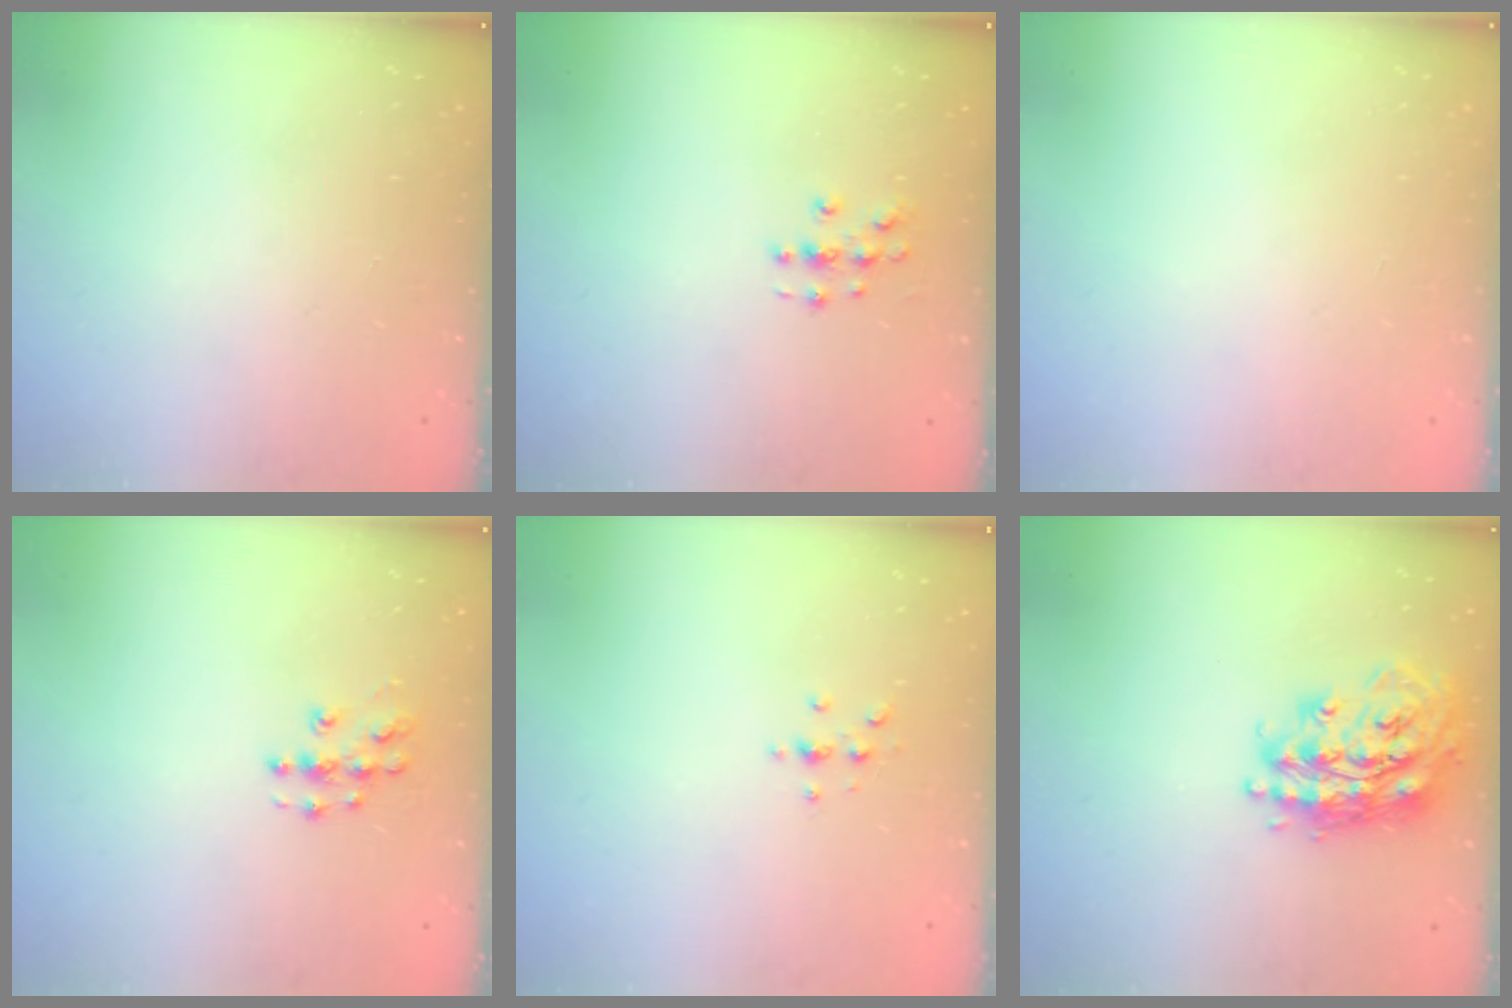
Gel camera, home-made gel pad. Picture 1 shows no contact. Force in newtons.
{"total": 3.1, "press": 3.0, "slide": 0.3}
{"total": 0.0}
{"total": 6.6, "press": 6.6, "slide": 0.3}
{"total": 2.3, "press": 2.3, "slide": 0.2}
{"total": 19.6, "press": 19.5, "slide": 1.5}